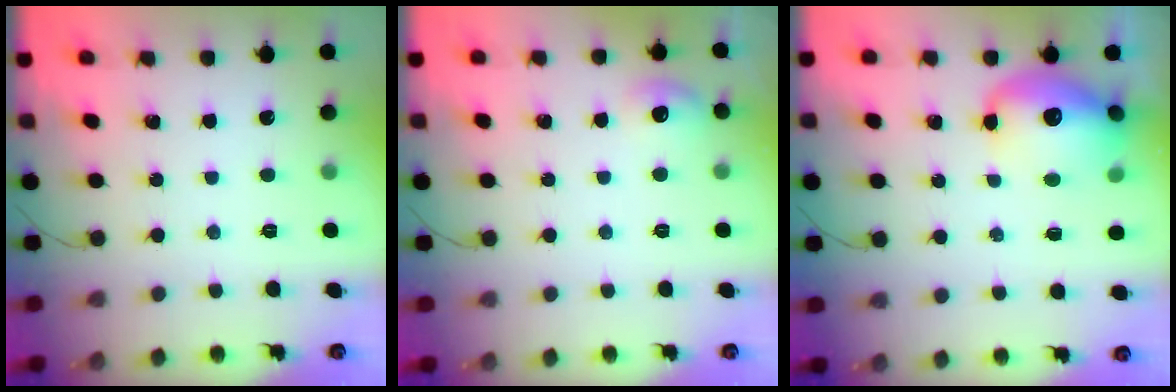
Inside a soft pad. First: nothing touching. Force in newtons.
{"total": 5.9, "press": 5.7, "slide": 1.5}
{"total": 13.9, "press": 13.6, "slide": 3.2}